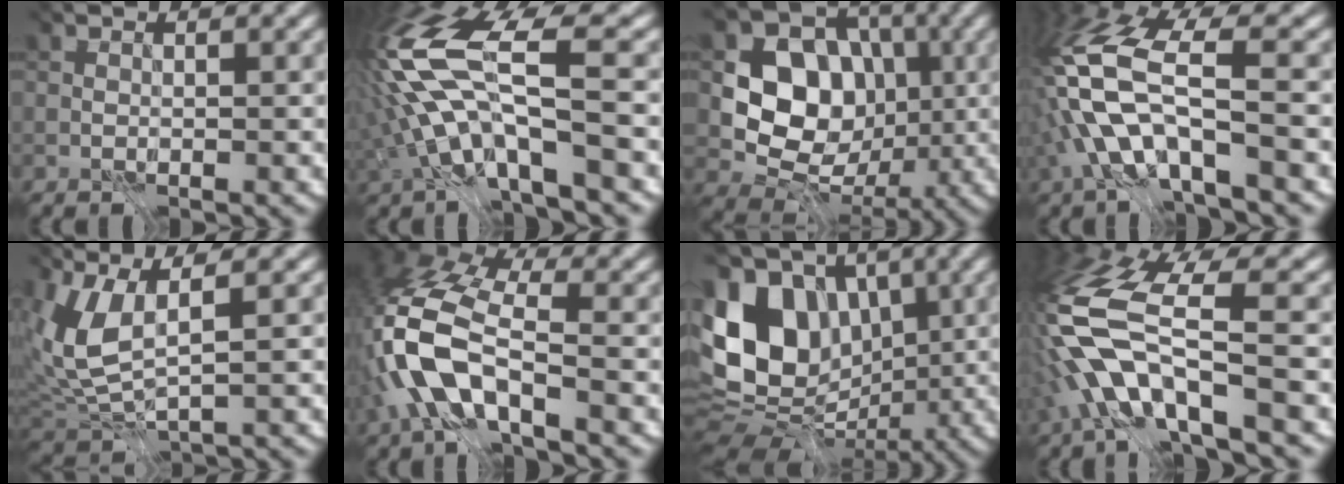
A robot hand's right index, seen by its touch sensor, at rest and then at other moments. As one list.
[{"total": 9.9, "force": [-3.0, 2.1, 9.2], "torque": [-0.200, -0.001, -0.038]}, {"total": 7.2, "force": [-1.3, 6.1, 3.6], "torque": [-0.060, -0.024, -0.011]}, {"total": 8.8, "force": [-3.6, 2.0, 7.7], "torque": [-0.186, 0.000, -0.054]}, {"total": 4.7, "force": [0.3, 1.7, 4.4], "torque": [-0.129, -0.014, 0.034]}, {"total": 8.6, "force": [-4.9, 3.0, 6.4], "torque": [-0.158, -0.004, -0.086]}, {"total": 10.1, "force": [-0.3, 8.0, 6.2], "torque": [-0.131, 0.002, 0.002]}, {"total": 9.7, "force": [-4.1, 2.1, 8.5], "torque": [-0.187, -0.007, -0.064]}]